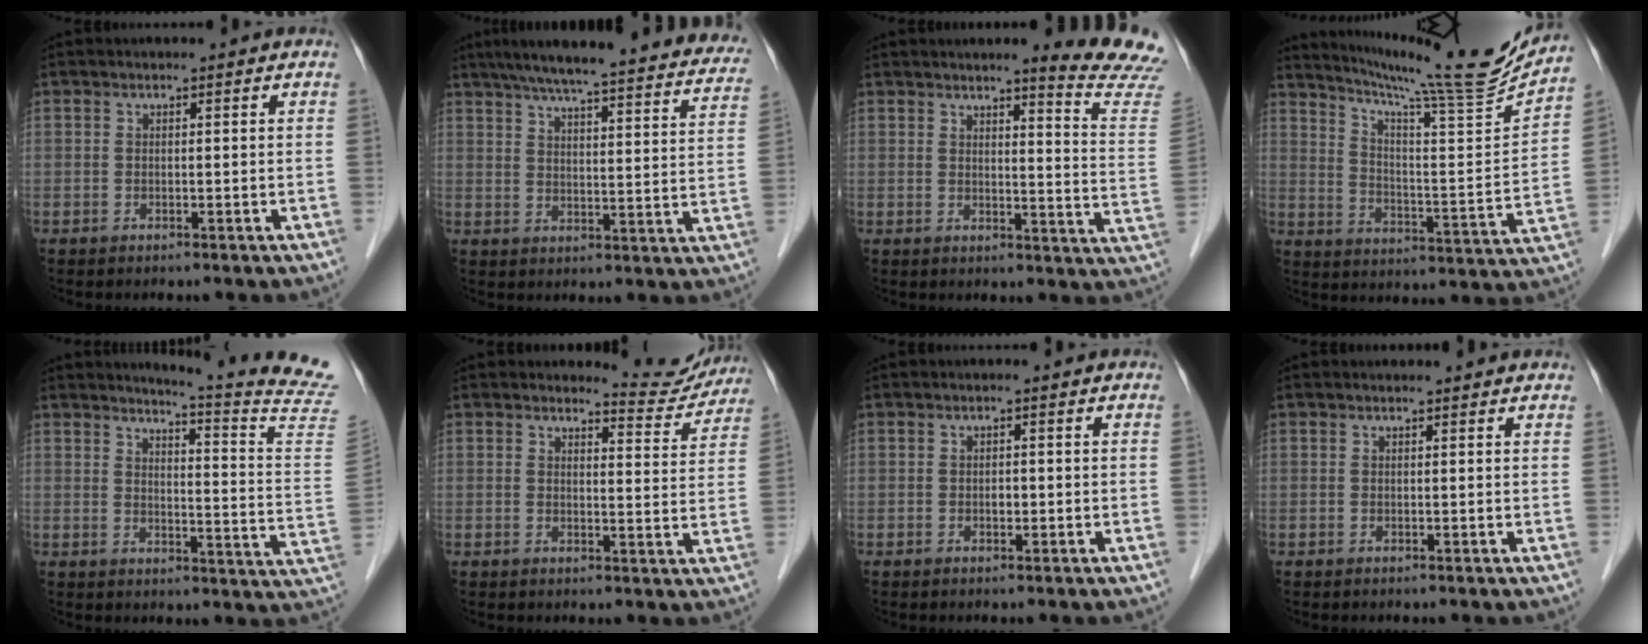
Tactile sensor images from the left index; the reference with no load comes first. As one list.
[{"total": 30.6, "force": [26.9, 3.9, 14.1], "torque": [-0.211, -0.028, 0.323]}, {"total": 11.8, "force": [11.2, -1.7, 3.2], "torque": [-0.032, -0.105, 0.109]}, {"total": 19.3, "force": [17.8, -1.3, 7.3], "torque": [-0.127, -0.056, 0.255]}, {"total": 16.7, "force": [15.7, -1.9, 5.5], "torque": [-0.083, -0.131, 0.165]}, {"total": 6.1, "force": [6.0, 0.8, -0.8], "torque": [0.012, -0.028, 0.061]}, {"total": 0.8, "force": [-0.1, 0.5, 0.6], "torque": [-0.011, 0.001, -0.003]}, {"total": 3.3, "force": [3.2, 0.3, 0.8], "torque": [-0.015, 0.015, 0.033]}]